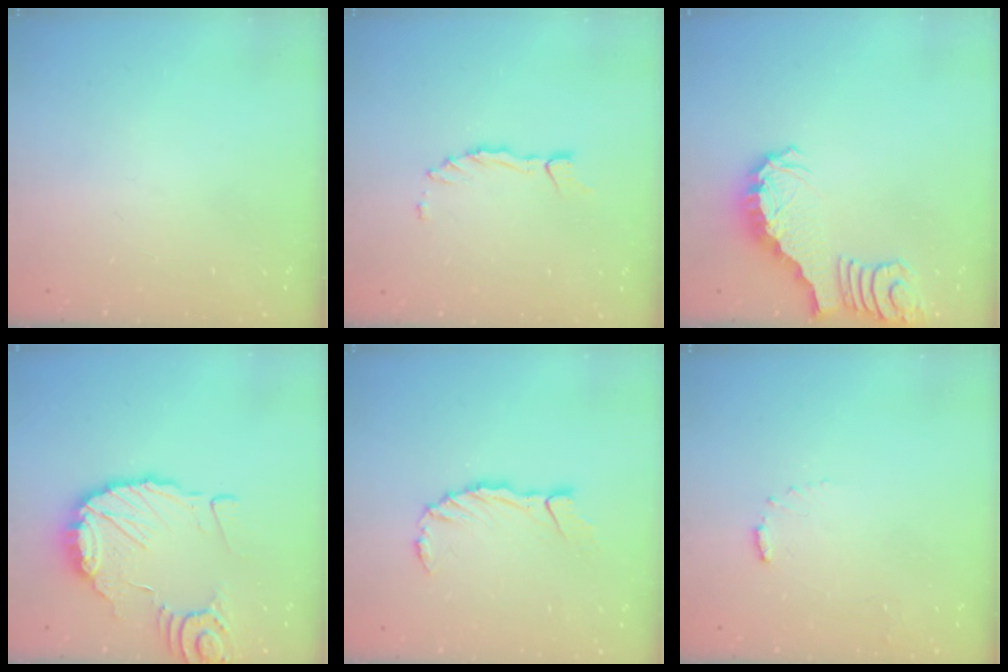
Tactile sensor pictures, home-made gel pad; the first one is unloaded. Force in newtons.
{"total": 1.5, "press": 1.5, "slide": 0.4}
{"total": 3.0, "press": 2.9, "slide": 0.5}
{"total": 12.1, "press": 12.0, "slide": 1.5}
{"total": 5.9, "press": 5.9, "slide": 0.8}
{"total": 3.6, "press": 3.6, "slide": 0.4}